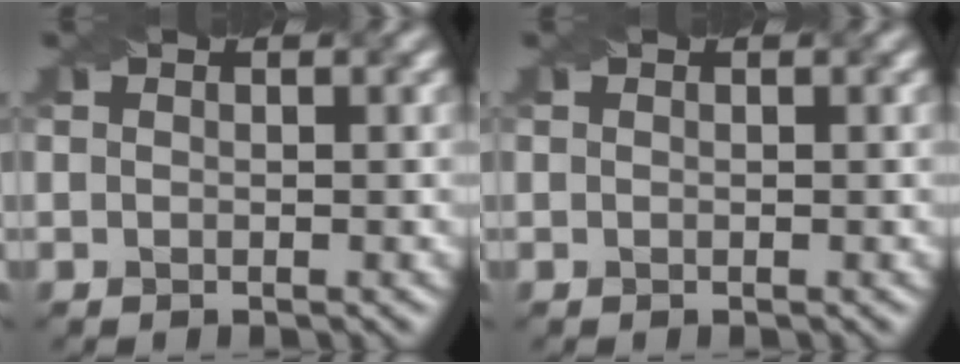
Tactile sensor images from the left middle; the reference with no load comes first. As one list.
[{"total": 0.0}]